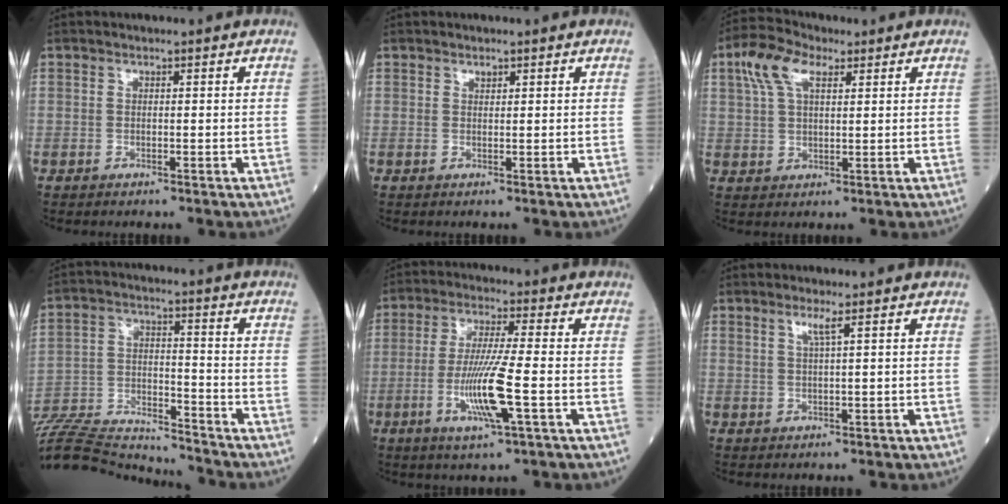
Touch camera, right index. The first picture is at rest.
{"total": 0.6, "force": [0.5, 0.2, 0.2], "torque": [-0.007, -0.001, 0.010]}
{"total": 7.2, "force": [3.4, 3.2, 5.4], "torque": [-0.125, 0.023, 0.066]}
{"total": 21.8, "force": [-20.7, 2.6, 6.2], "torque": [-0.163, -0.012, -0.334]}
{"total": 9.5, "force": [-2.6, -0.3, 9.1], "torque": [-0.185, -0.014, -0.049]}
{"total": 1.8, "force": [1.0, -0.5, 1.4], "torque": [-0.035, -0.002, 0.024]}